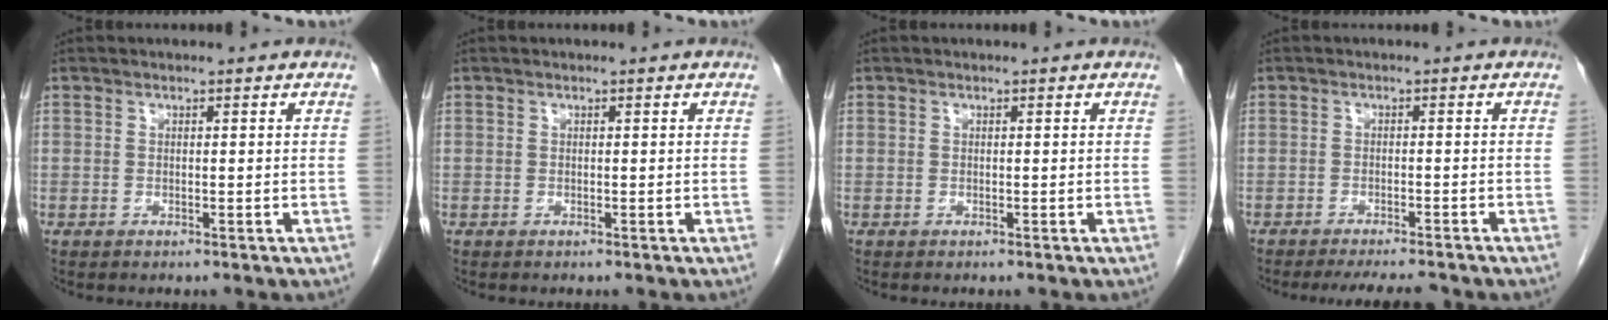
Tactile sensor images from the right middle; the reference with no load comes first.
{"total": 0.0}
{"total": 0.0}
{"total": 7.0, "force": [-6.3, 0.8, 2.9], "torque": [-0.039, -0.014, -0.089]}